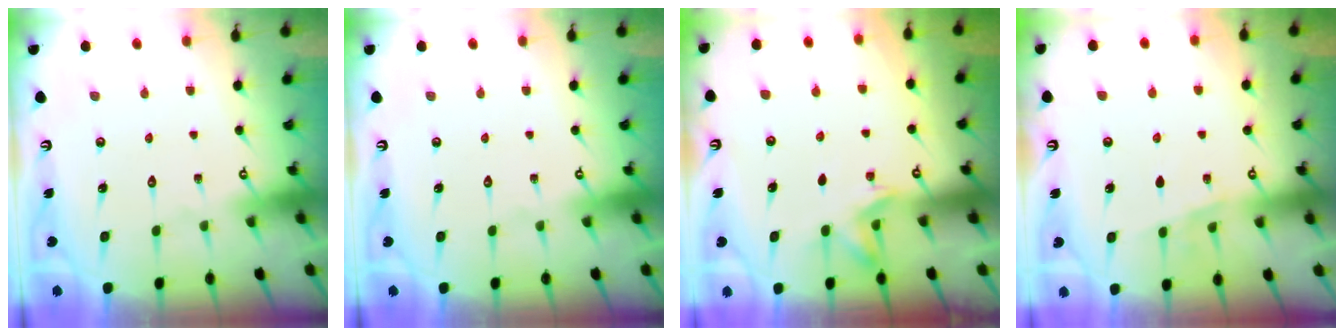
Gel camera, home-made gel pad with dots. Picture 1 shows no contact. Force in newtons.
{"total": 0.0}
{"total": 4.1, "press": 3.8, "slide": 1.5}
{"total": 5.4, "press": 5.3, "slide": 1.4}